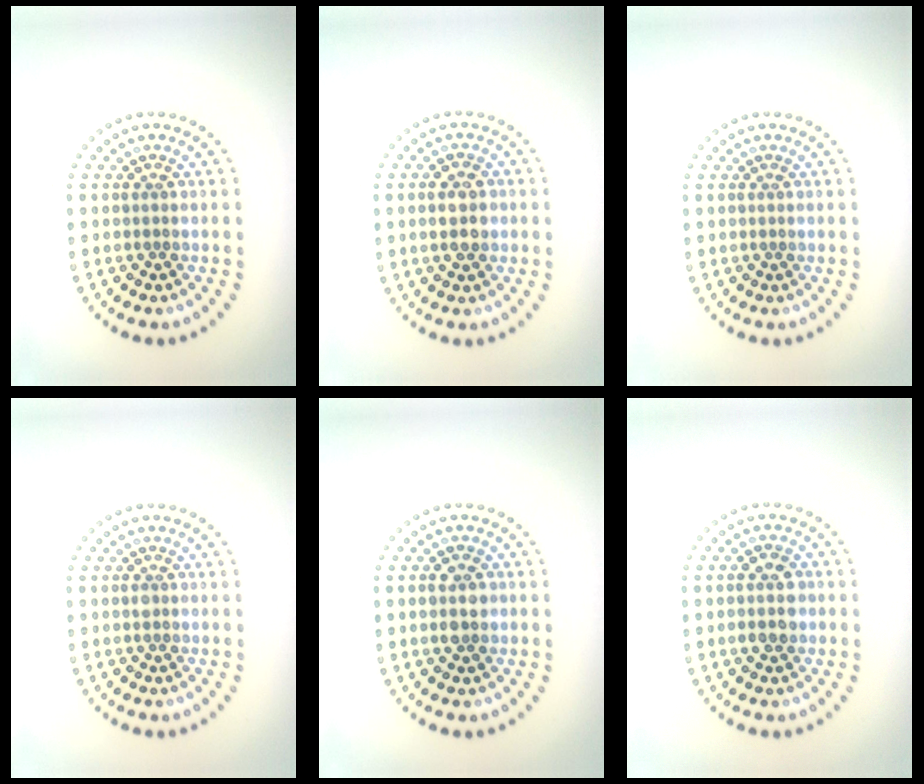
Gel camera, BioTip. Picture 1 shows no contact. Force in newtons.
{"total": 3.3, "press": 3.3, "slide": 0.1}
{"total": 0.0}
{"total": 0.5, "press": 0.5, "slide": 0.1}
{"total": 2.7, "press": 2.7, "slide": 0.1}
{"total": 2.6, "press": 2.6, "slide": 0.2}